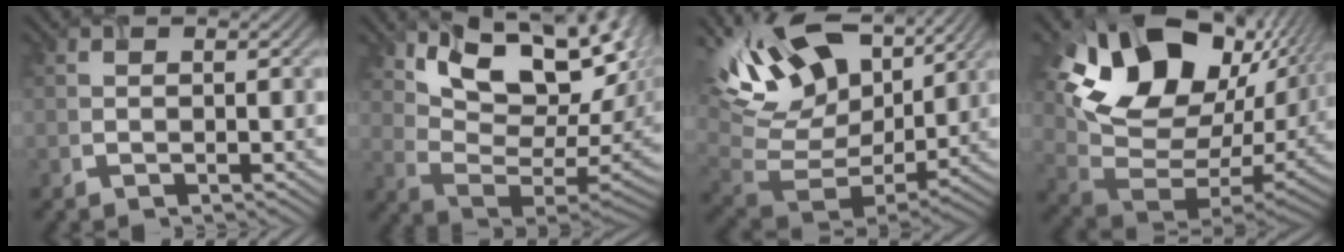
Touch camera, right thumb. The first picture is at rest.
{"total": 14.9, "force": [8.3, 7.0, 10.3], "torque": [-0.181, -0.006, 0.154]}
{"total": 14.5, "force": [8.1, 7.8, 9.2], "torque": [-0.208, 0.017, 0.152]}
{"total": 18.6, "force": [7.3, 12.6, 11.7], "torque": [-0.214, -0.016, 0.163]}